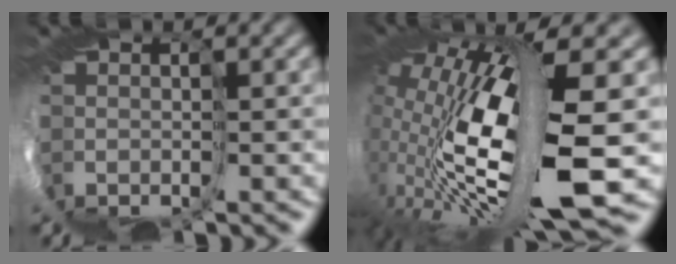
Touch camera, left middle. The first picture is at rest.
{"total": 13.6, "force": [1.9, 3.2, 13.1], "torque": [-0.263, -0.038, 0.052]}